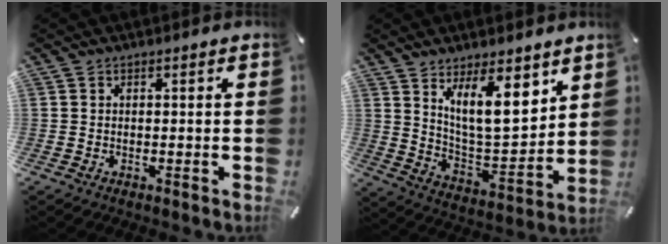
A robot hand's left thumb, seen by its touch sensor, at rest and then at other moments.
{"total": 14.9, "force": [9.0, 6.1, 10.2], "torque": [-0.161, -0.051, 0.157]}